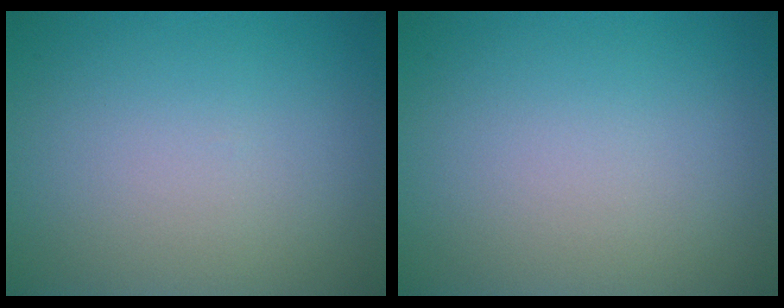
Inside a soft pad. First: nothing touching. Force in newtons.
{"total": 0.0}